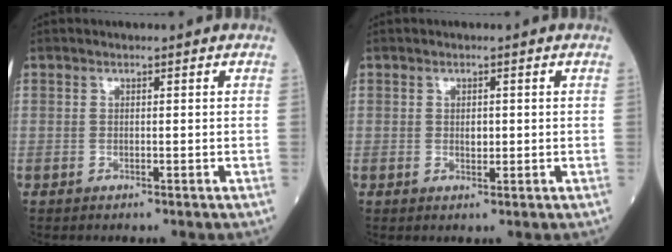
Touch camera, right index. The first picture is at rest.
{"total": 1.3, "force": [0.0, 0.7, 1.0], "torque": [-0.016, -0.001, 0.002]}